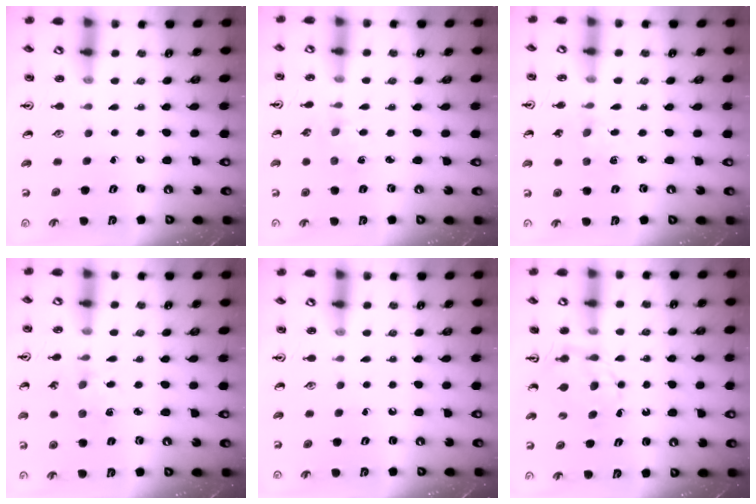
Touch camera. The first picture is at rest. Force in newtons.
{"total": 1.2, "press": 1.1, "slide": 0.2}
{"total": 2.0, "press": 2.0, "slide": 0.3}
{"total": 2.3, "press": 2.3, "slide": 0.3}
{"total": 0.0}
{"total": 6.8, "press": 6.8, "slide": 0.3}